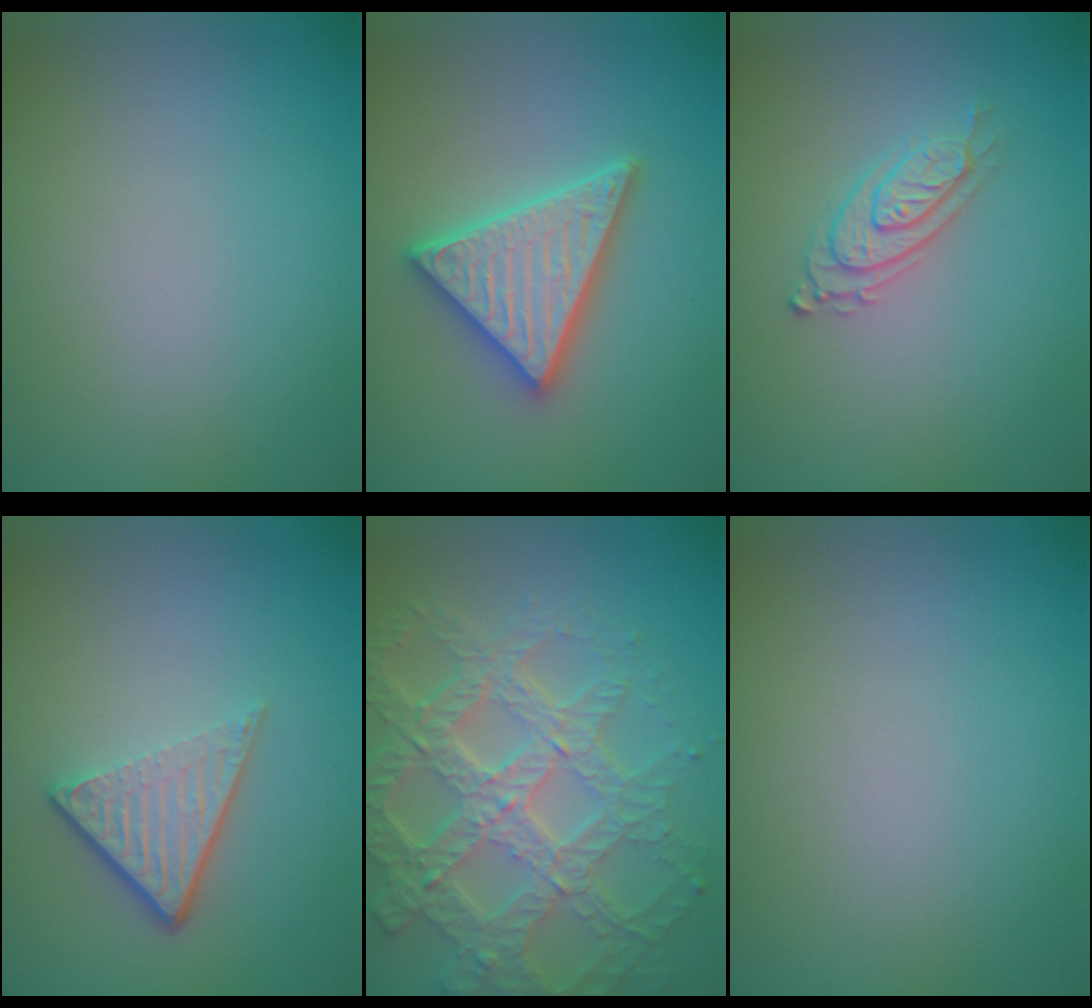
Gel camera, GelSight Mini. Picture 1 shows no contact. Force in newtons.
{"total": 4.9, "press": 4.8, "slide": 0.7}
{"total": 2.3, "press": 2.1, "slide": 0.9}
{"total": 3.9, "press": 2.6, "slide": 2.9}
{"total": 7.7, "press": 5.8, "slide": 5.0}
{"total": 0.0}